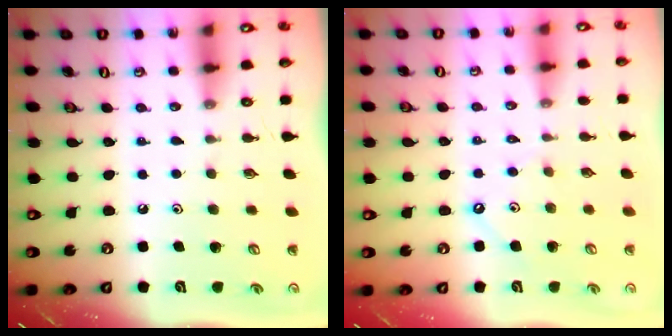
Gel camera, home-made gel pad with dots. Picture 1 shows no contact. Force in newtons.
{"total": 1.7, "press": 1.6, "slide": 0.3}